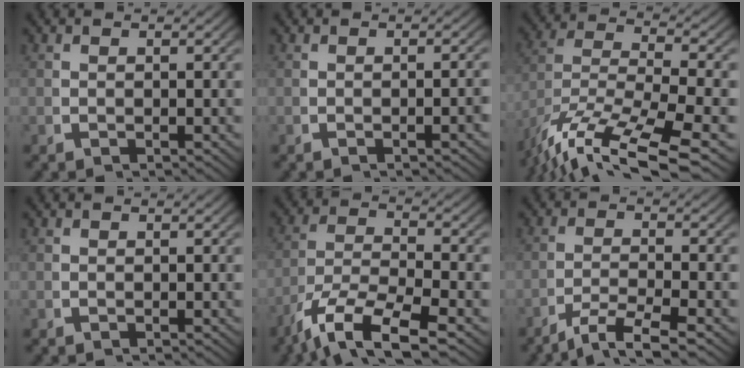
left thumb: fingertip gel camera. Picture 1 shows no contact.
{"total": 1.2, "force": [-0.5, 0.0, 1.1], "torque": [-0.013, 0.006, -0.009]}
{"total": 11.4, "force": [-3.3, 7.2, 8.3], "torque": [-0.196, -0.047, -0.026]}
{"total": 0.0}
{"total": 8.4, "force": [-3.2, 4.3, 6.4], "torque": [-0.140, -0.032, -0.036]}
{"total": 4.2, "force": [-2.4, 1.6, 3.0], "torque": [-0.055, -0.005, -0.038]}